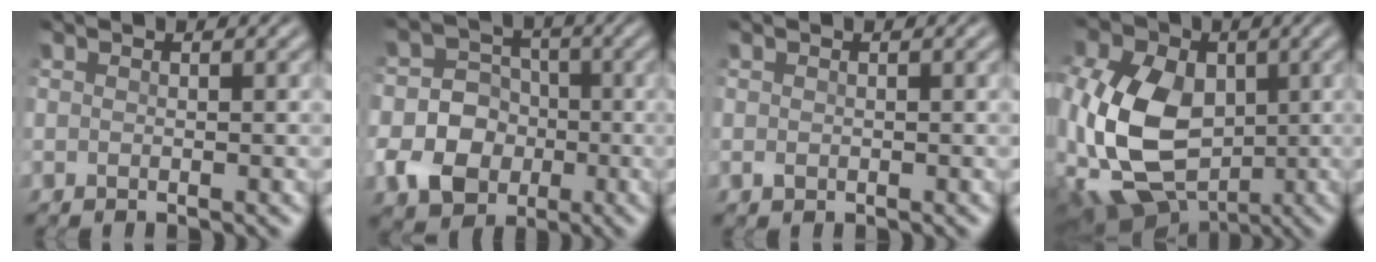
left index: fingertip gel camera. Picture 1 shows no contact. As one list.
[{"total": 7.6, "force": [-1.7, 6.6, 3.3], "torque": [-0.057, -0.005, -0.056]}, {"total": 0.6, "force": [-0.1, 0.4, 0.3], "torque": [-0.007, 0.000, -0.004]}, {"total": 13.4, "force": [-0.9, 9.7, 9.2], "torque": [-0.220, -0.012, -0.013]}]